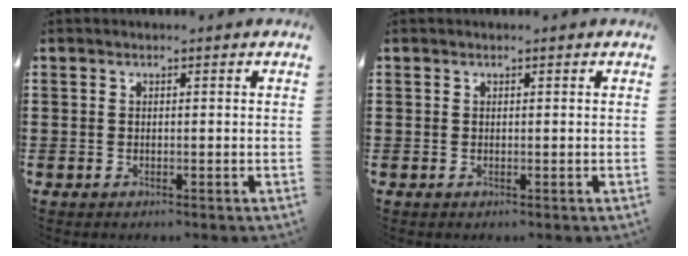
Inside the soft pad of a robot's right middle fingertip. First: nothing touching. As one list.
[{"total": 0.0}]